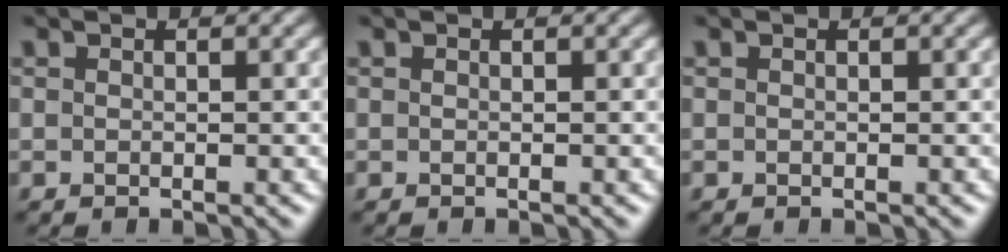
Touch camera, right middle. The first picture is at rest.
{"total": 0.0}
{"total": 0.0}